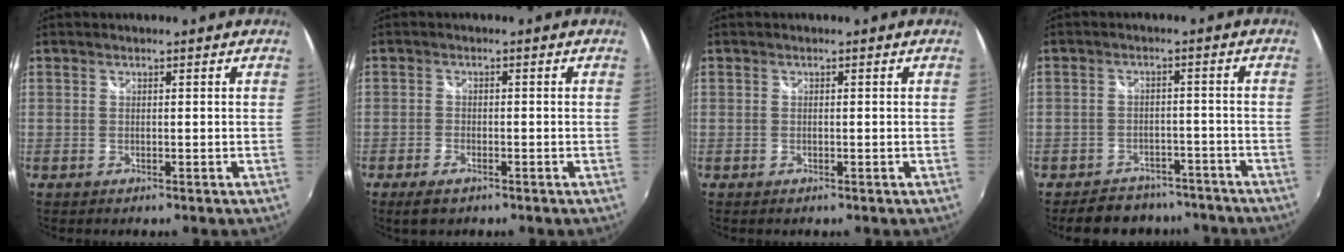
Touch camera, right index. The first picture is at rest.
{"total": 3.1, "force": [-2.3, 0.9, 1.9], "torque": [-0.046, -0.008, -0.045]}
{"total": 0.0}
{"total": 11.2, "force": [-9.3, 5.6, 2.5], "torque": [-0.065, 0.023, -0.114]}